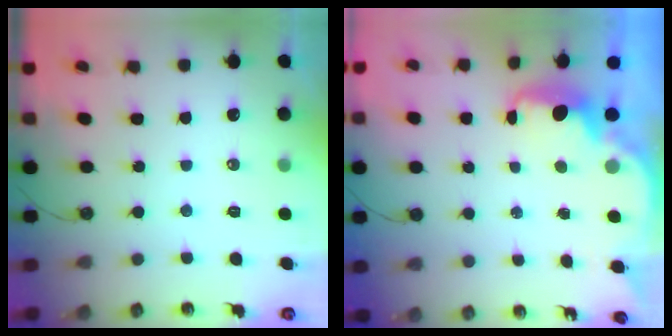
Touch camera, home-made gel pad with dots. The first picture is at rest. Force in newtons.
{"total": 2.3, "press": 2.3, "slide": 0.4}